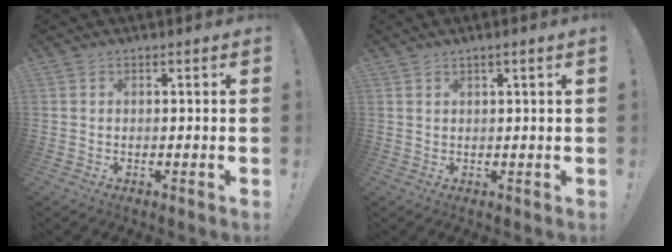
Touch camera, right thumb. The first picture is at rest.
{"total": 1.6, "force": [0.9, -0.3, 1.3], "torque": [-0.029, 0.001, 0.015]}